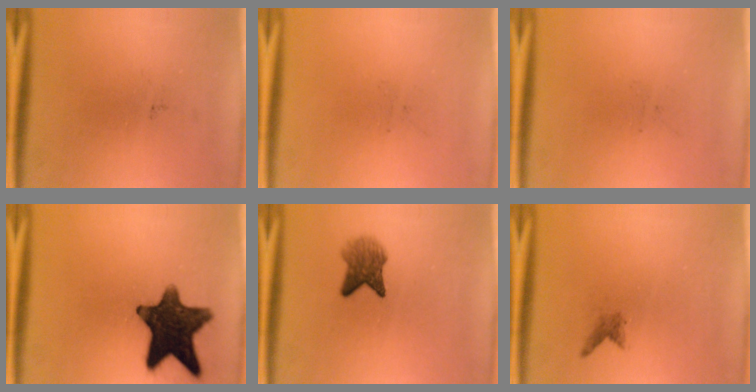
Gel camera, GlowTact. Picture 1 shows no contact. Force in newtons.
{"total": 0.0}
{"total": 0.0}
{"total": 13.8}
{"total": 4.2}
{"total": 1.0}